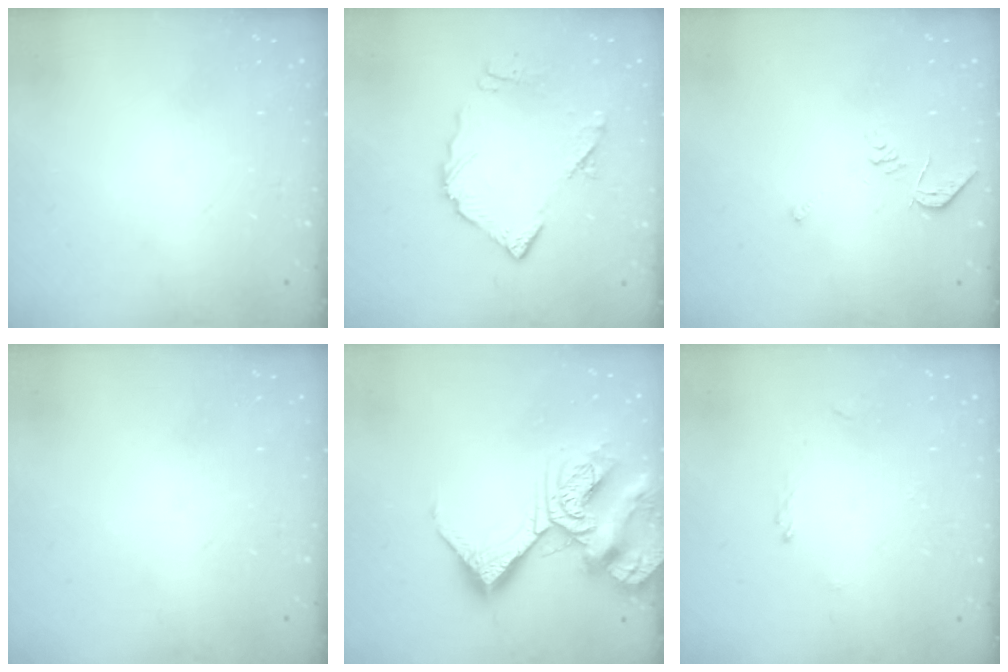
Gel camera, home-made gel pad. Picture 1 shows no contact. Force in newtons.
{"total": 10.7, "press": 10.7, "slide": 1.1}
{"total": 5.1, "press": 5.1, "slide": 0.6}
{"total": 0.0}
{"total": 15.7, "press": 15.6, "slide": 1.7}
{"total": 0.0}